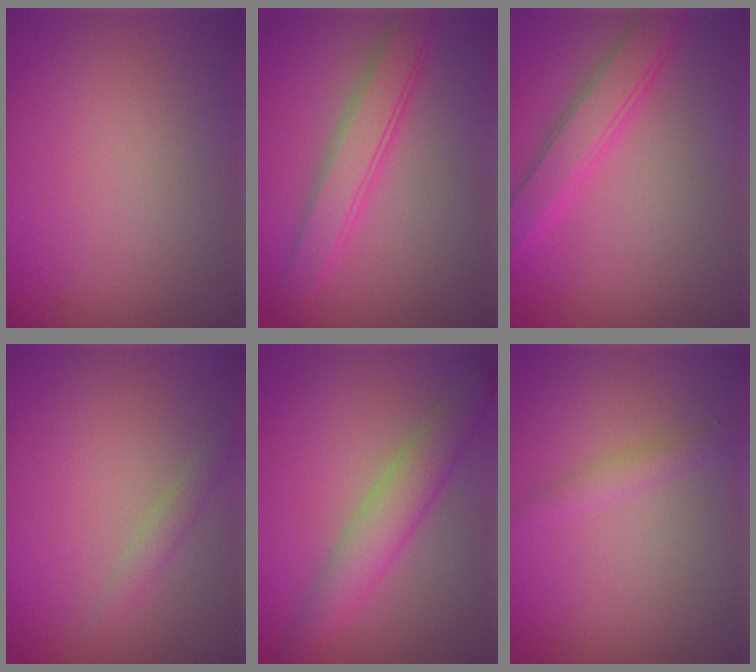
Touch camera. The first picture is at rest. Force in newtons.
{"total": 3.5, "press": 3.5, "slide": 0.1}
{"total": 3.3, "press": 3.3, "slide": 0.2}
{"total": 1.3, "press": 1.3, "slide": 0.1}
{"total": 3.9, "press": 3.9, "slide": 0.1}
{"total": 1.3, "press": 1.2, "slide": 0.0}